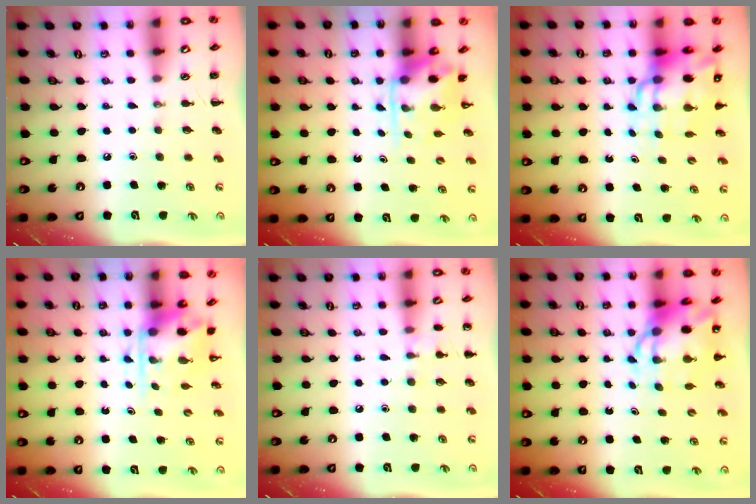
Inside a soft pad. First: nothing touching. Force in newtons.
{"total": 3.4, "press": 3.3, "slide": 0.6}
{"total": 11.3, "press": 10.9, "slide": 3.1}
{"total": 3.8, "press": 3.7, "slide": 0.9}
{"total": 7.2, "press": 7.0, "slide": 1.7}
{"total": 8.9, "press": 8.5, "slide": 2.6}